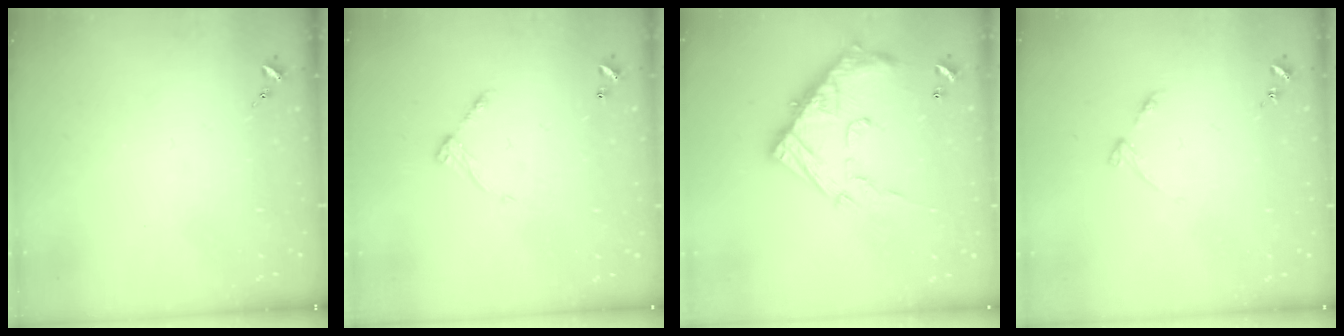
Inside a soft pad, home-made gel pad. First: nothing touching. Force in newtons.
{"total": 7.1, "press": 7.1, "slide": 0.5}
{"total": 18.0, "press": 18.0, "slide": 1.4}
{"total": 4.2, "press": 4.1, "slide": 0.4}